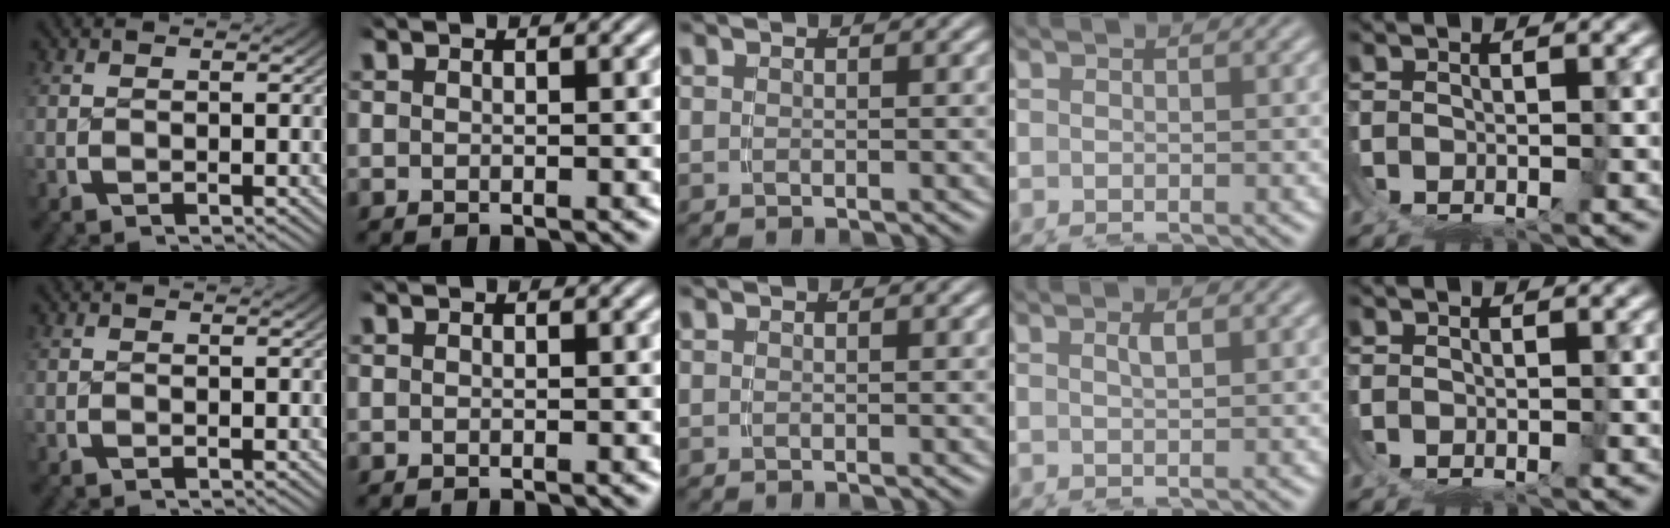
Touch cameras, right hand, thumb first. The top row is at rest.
{"ring": {"total": 1.1, "force": [0.1, -0.8, 0.8], "torque": [-0.007, -0.004, 0.009]}}